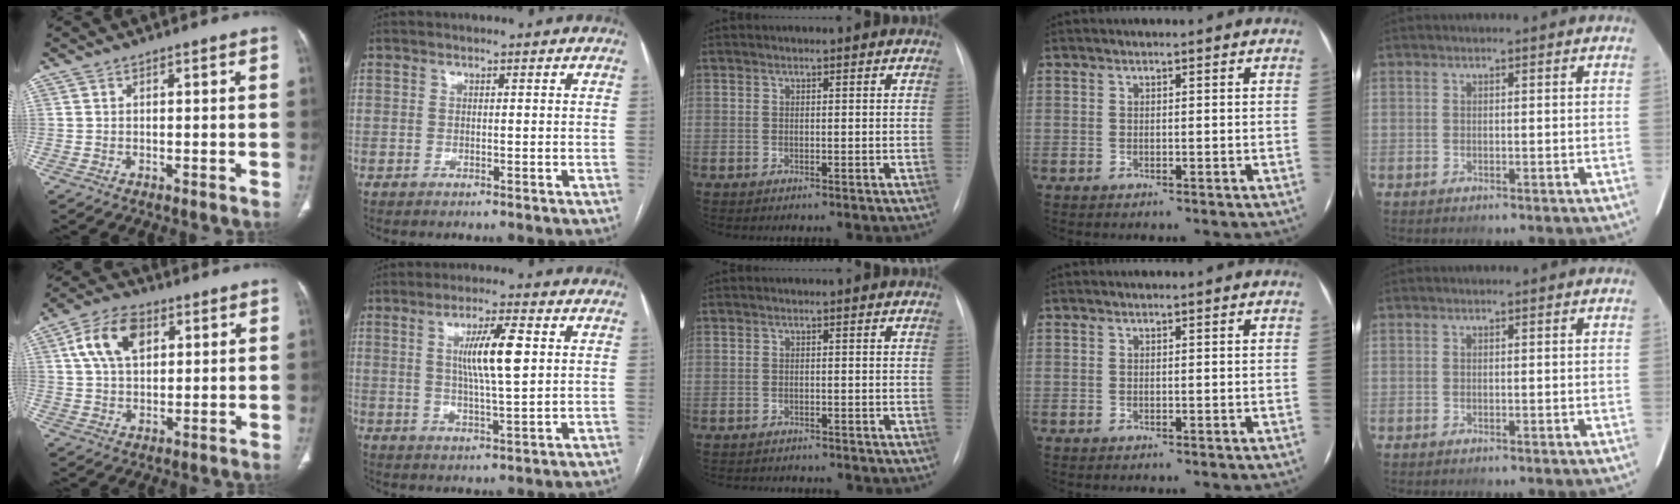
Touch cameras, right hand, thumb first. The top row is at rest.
{"thumb": {"total": 10.4, "force": [3.6, 6.3, 7.4], "torque": [-0.127, 0.003, 0.062]}, "index": {"total": 8.0, "force": [1.8, 0.5, 7.8], "torque": [-0.143, -0.001, 0.033]}, "middle": {"total": 4.7, "force": [-4.4, 1.3, 1.1], "torque": [-0.010, -0.004, -0.057]}}